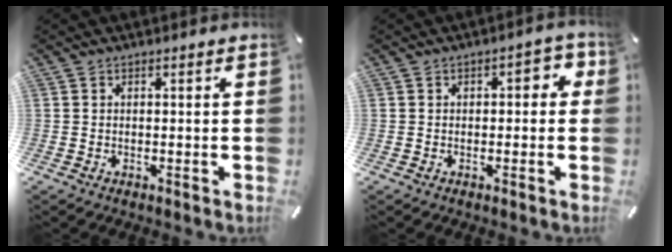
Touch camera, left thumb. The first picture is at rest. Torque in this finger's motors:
{"motor_torque": [0.43, 0.31, 0.18, 0.17, 0.07]}